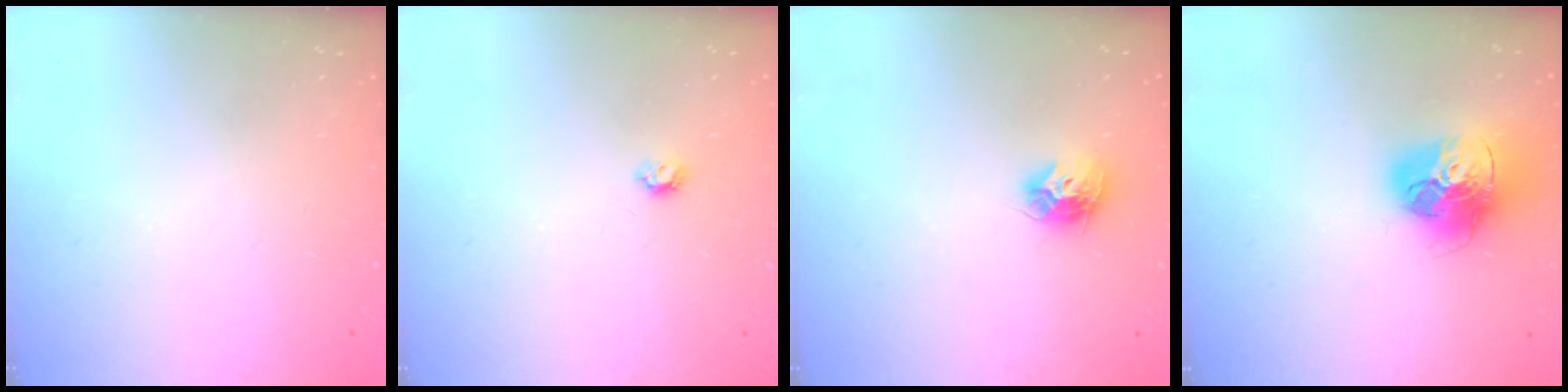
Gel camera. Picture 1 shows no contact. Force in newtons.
{"total": 3.9, "press": 3.8, "slide": 0.7}
{"total": 9.3, "press": 9.3, "slide": 0.3}
{"total": 18.4, "press": 18.3, "slide": 1.8}